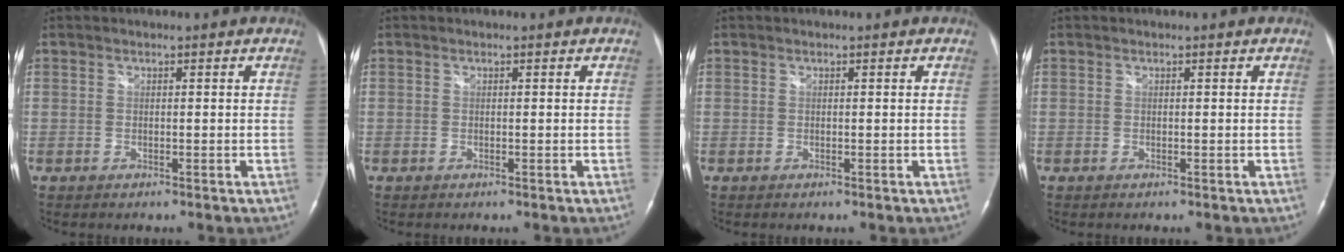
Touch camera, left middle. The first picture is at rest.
{"total": 0.0}
{"total": 0.0}
{"total": 0.0}